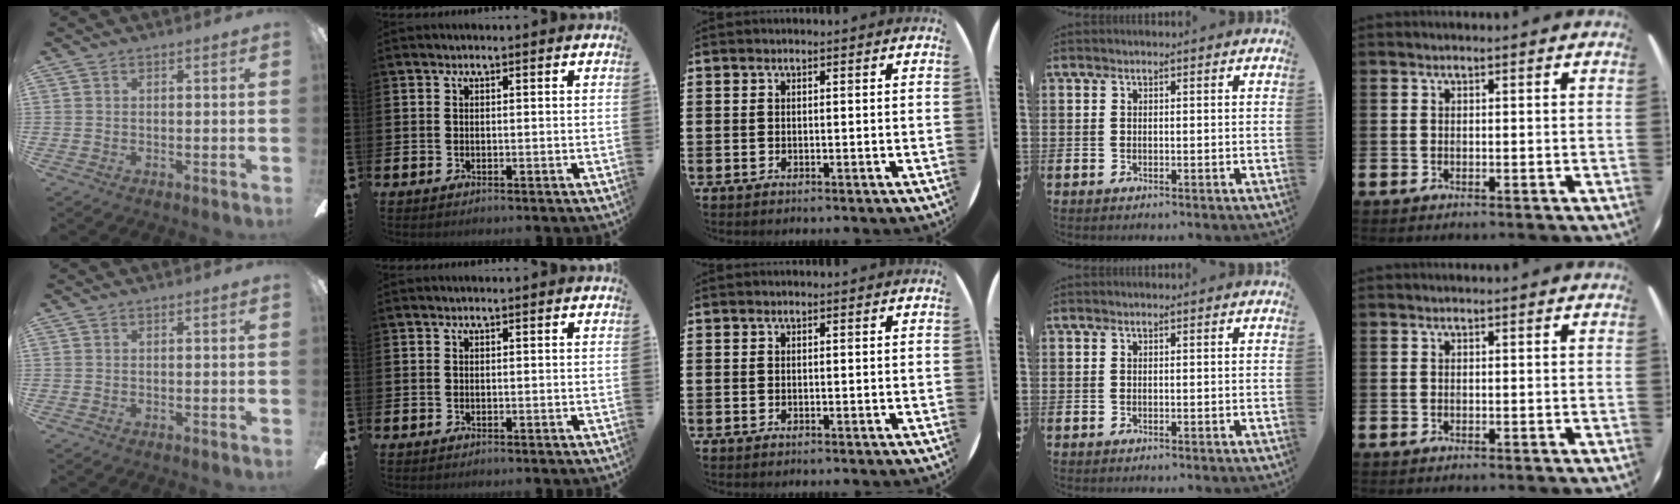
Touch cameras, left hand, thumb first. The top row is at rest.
{}